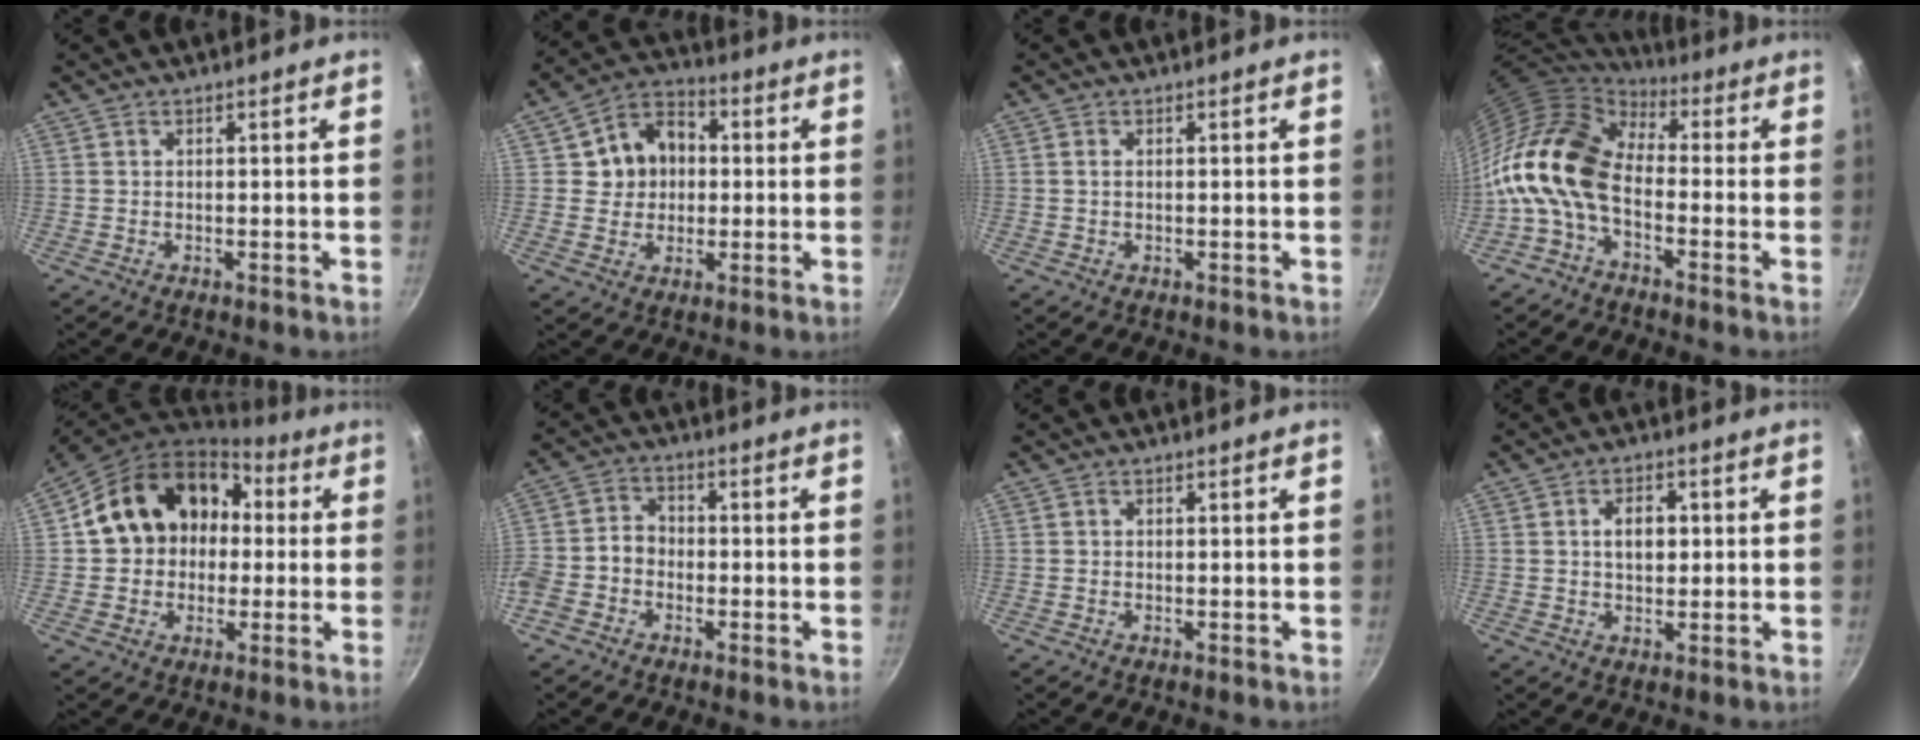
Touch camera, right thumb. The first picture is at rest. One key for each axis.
{"total": 10.2, "fx": 1.3, "fy": 8.8, "fz": 5.1, "tx": -0.050, "ty": 0.014, "tz": 0.007}
{"total": 0.9, "fx": 0.1, "fy": 0.5, "fz": 0.7, "tx": -0.014, "ty": 0.002, "tz": 0.001}
{"total": 15.2, "fx": -2.1, "fy": 9.5, "fz": 11.7, "tx": -0.210, "ty": 0.028, "tz": -0.059}
{"total": 18.2, "fx": 2.2, "fy": 15.2, "fz": 9.9, "tx": -0.142, "ty": 0.056, "tz": 0.032}
{"total": 7.4, "fx": -2.8, "fy": 5.9, "fz": 3.6, "tx": -0.056, "ty": 0.038, "tz": -0.068}
{"total": 0.0}
{"total": 5.1, "fx": 0.7, "fy": 3.4, "fz": 3.7, "tx": -0.041, "ty": 0.005, "tz": 0.008}